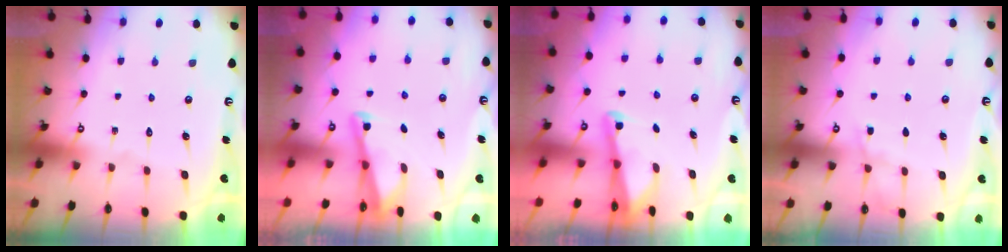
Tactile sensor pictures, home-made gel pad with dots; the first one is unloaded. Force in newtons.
{"total": 2.9, "press": 2.8, "slide": 0.4}
{"total": 2.2, "press": 2.2, "slide": 0.3}
{"total": 4.0, "press": 4.0, "slide": 0.5}